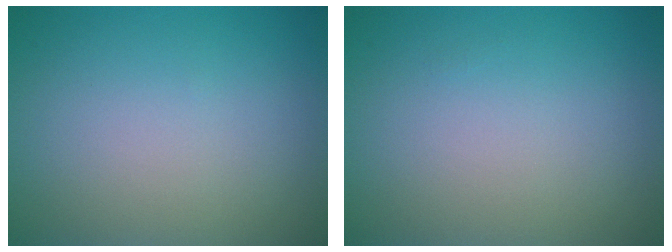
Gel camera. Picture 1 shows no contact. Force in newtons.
{"total": 0.0}